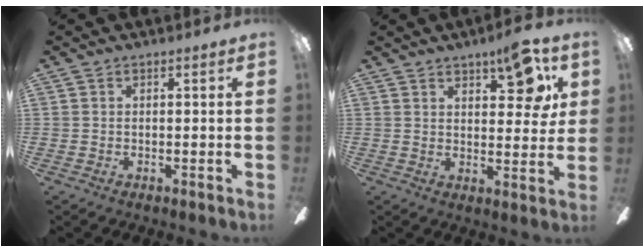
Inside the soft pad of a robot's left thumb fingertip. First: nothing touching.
{"total": 9.7, "force": [6.0, 3.9, 6.5], "torque": [-0.072, -0.026, 0.098]}